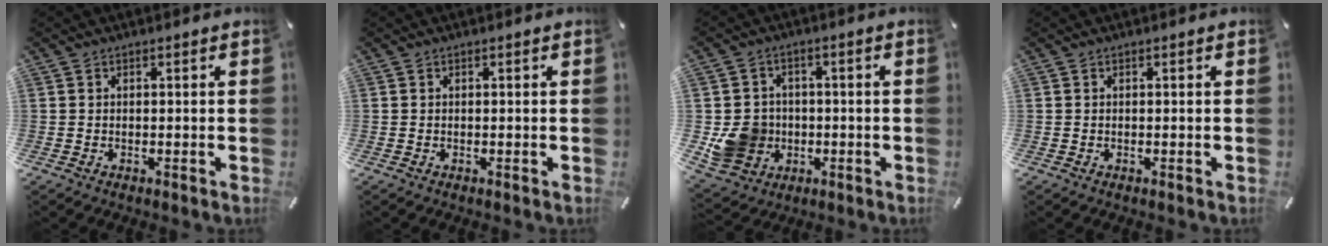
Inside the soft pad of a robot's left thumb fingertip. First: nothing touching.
{"total": 0.0}
{"total": 10.0, "force": [-1.3, 9.3, 3.2], "torque": [-0.082, 0.008, -0.021]}
{"total": 0.0}